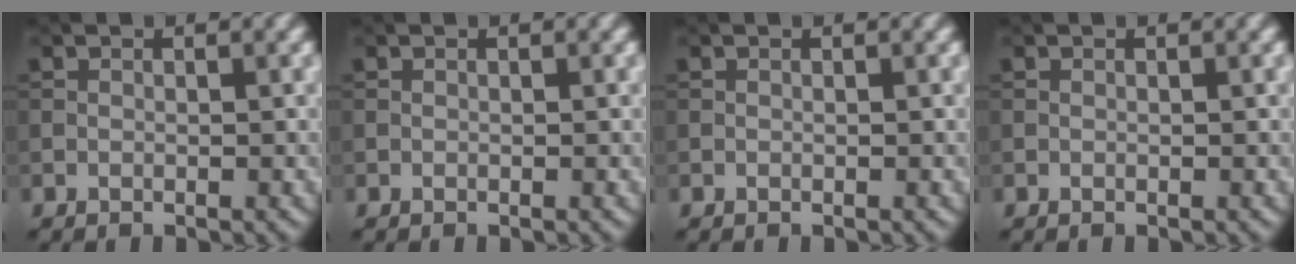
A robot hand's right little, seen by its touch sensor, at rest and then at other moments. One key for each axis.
{"total": 0.0}
{"total": 0.0}
{"total": 0.0}